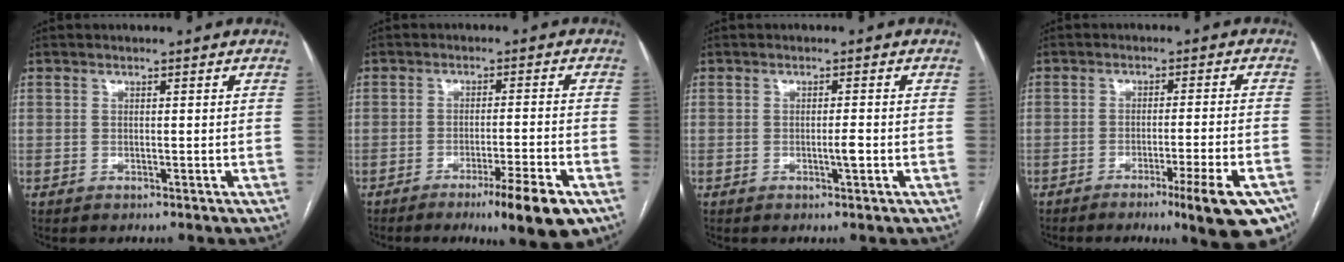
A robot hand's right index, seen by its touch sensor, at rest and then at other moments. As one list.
[{"total": 8.8, "force": [-5.2, 0.1, 7.1], "torque": [-0.098, -0.017, -0.079]}, {"total": 1.6, "force": [-0.5, 0.0, 1.6], "torque": [-0.027, -0.001, -0.009]}, {"total": 12.0, "force": [-7.7, 0.6, 9.1], "torque": [-0.074, -0.004, -0.107]}]